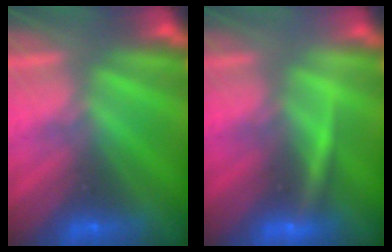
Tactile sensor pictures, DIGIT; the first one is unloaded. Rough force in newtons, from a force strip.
{"total": 2.9}